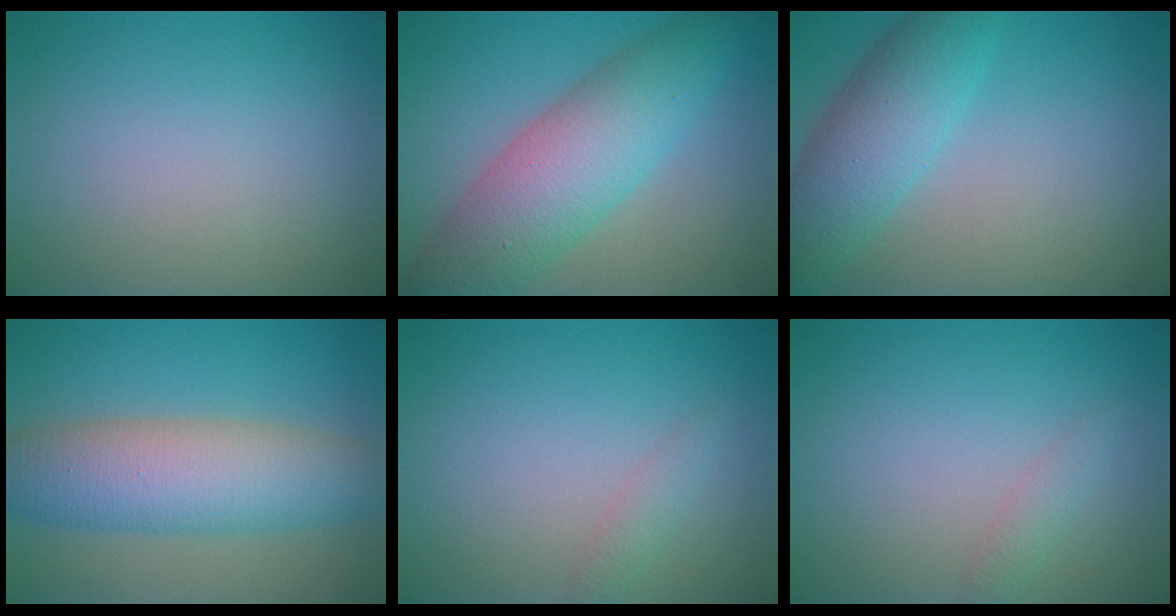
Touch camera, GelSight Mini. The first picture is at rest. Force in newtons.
{"total": 8.1, "press": 8.1, "slide": 0.1}
{"total": 5.7, "press": 5.7, "slide": 0.2}
{"total": 7.9, "press": 7.9, "slide": 0.1}
{"total": 1.2, "press": 1.2, "slide": 0.1}
{"total": 1.2, "press": 1.2, "slide": 0.1}